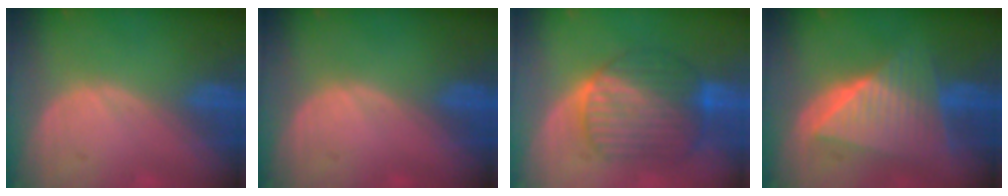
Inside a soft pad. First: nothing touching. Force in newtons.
{"total": 0.6, "press": 0.1, "slide": 0.6}
{"total": 9.7, "press": 9.7, "slide": 0.6}
{"total": 9.6, "press": 9.5, "slide": 0.6}